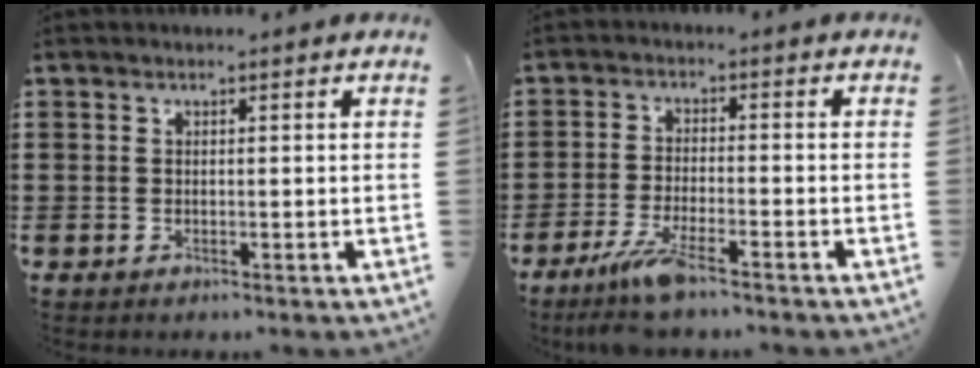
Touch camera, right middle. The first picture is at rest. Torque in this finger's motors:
{"motor_torque": [2.14, 0.00, 0.24, 0.14]}